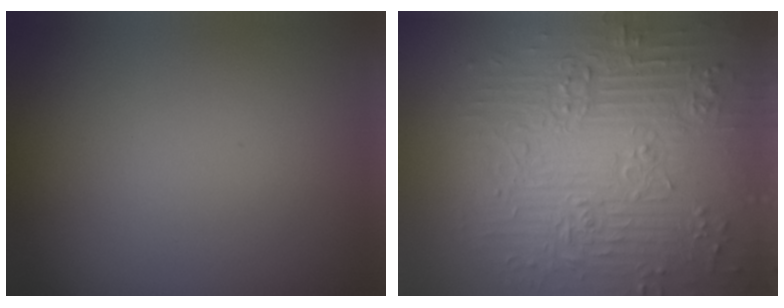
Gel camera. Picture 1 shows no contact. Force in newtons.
{"total": 9.2, "press": 6.8, "slide": 6.2}